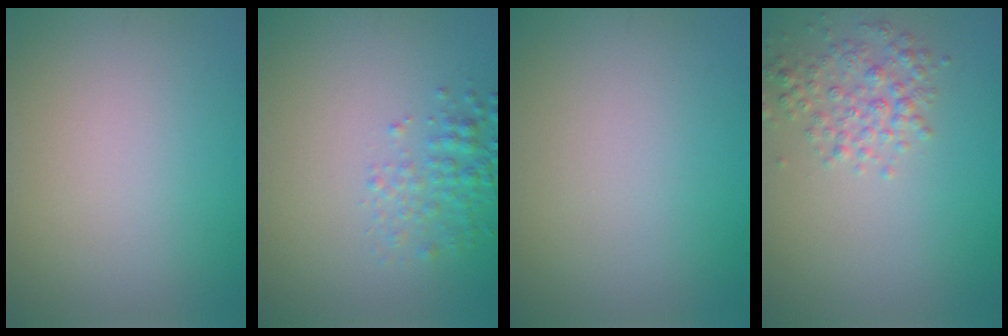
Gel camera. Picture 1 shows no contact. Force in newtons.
{"total": 2.3, "press": 2.3, "slide": 0.1}
{"total": 0.0}
{"total": 2.8, "press": 2.8, "slide": 0.1}